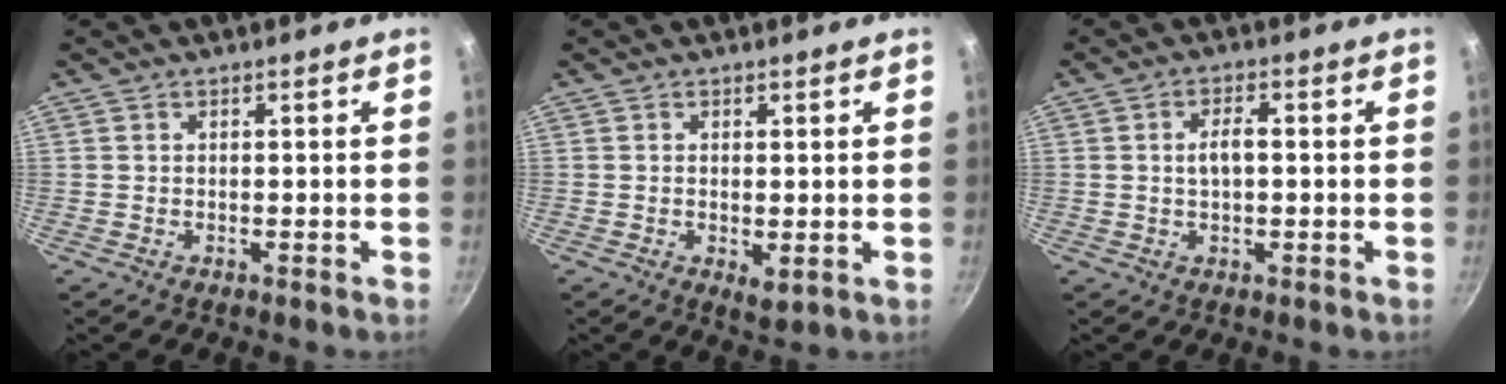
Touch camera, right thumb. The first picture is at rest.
{"total": 2.4, "force": [0.1, 1.3, 2.1], "torque": [-0.032, -0.010, 0.004]}
{"total": 3.9, "force": [0.1, 1.9, 3.4], "torque": [-0.053, 0.016, 0.001]}